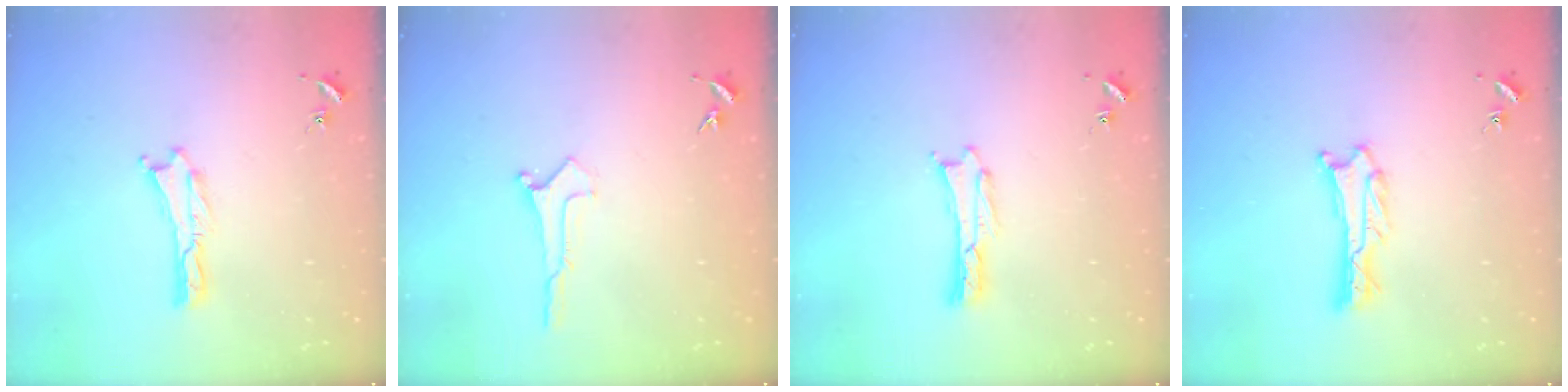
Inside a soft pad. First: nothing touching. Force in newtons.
{"total": 0.0}
{"total": 0.0}
{"total": 1.0, "press": 1.0, "slide": 0.1}